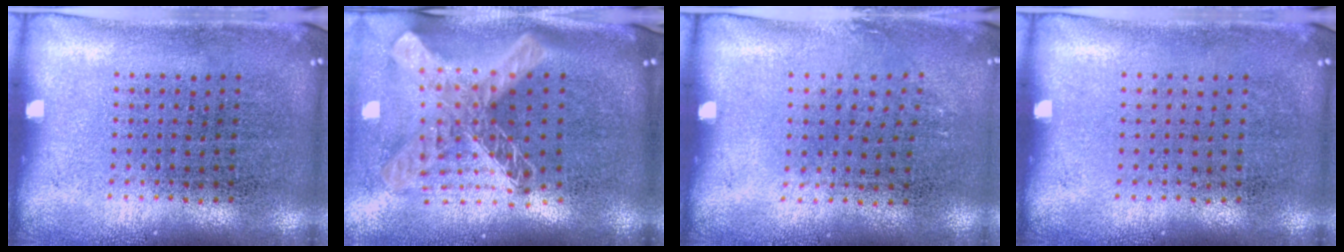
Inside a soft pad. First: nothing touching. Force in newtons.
{"total": 2.8, "press": 2.0, "slide": 2.0}
{"total": 0.9, "press": 0.6, "slide": 0.6}
{"total": 0.0}